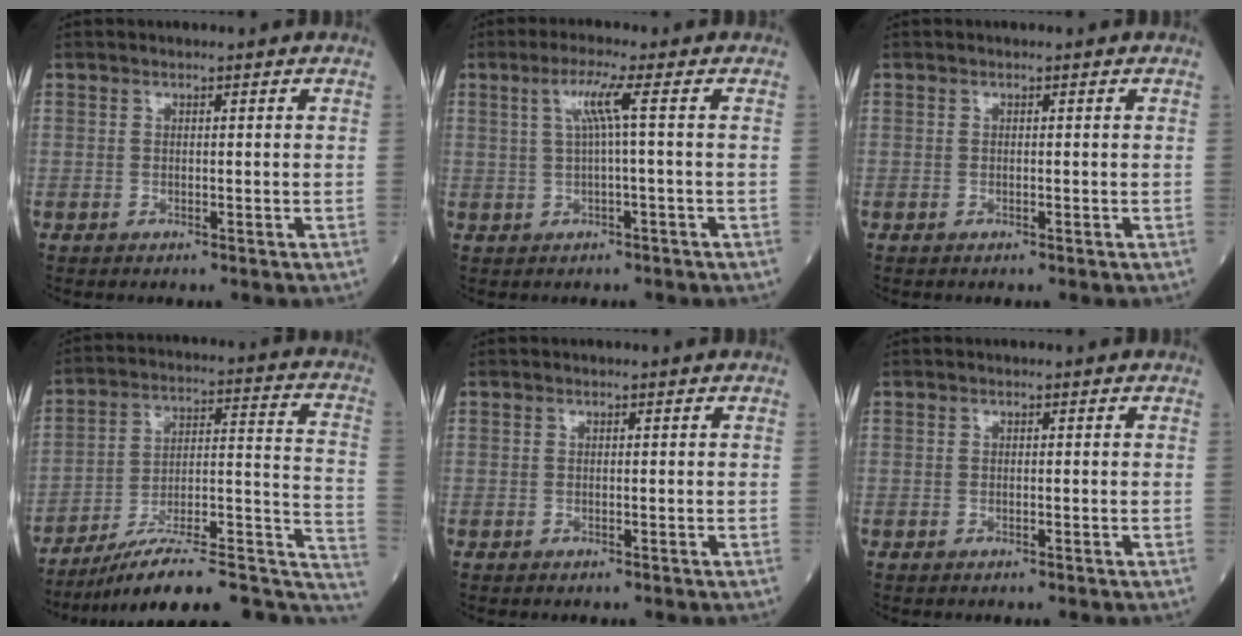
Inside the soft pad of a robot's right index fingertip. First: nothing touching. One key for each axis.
{"total": 4.0, "fx": 0.8, "fy": -1.0, "fz": 3.8, "tx": -0.081, "ty": 0.008, "tz": 0.021}
{"total": 0.0}
{"total": 20.9, "fx": -16.7, "fy": 4.4, "fz": 11.8, "tx": -0.104, "ty": 0.045, "tz": -0.245}
{"total": 0.0}
{"total": 0.0}